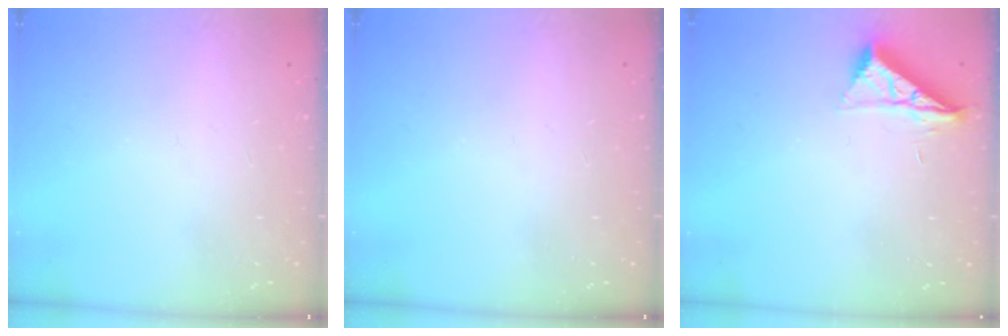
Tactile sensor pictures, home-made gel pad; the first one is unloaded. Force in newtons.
{"total": 0.0}
{"total": 7.7, "press": 7.7, "slide": 0.3}